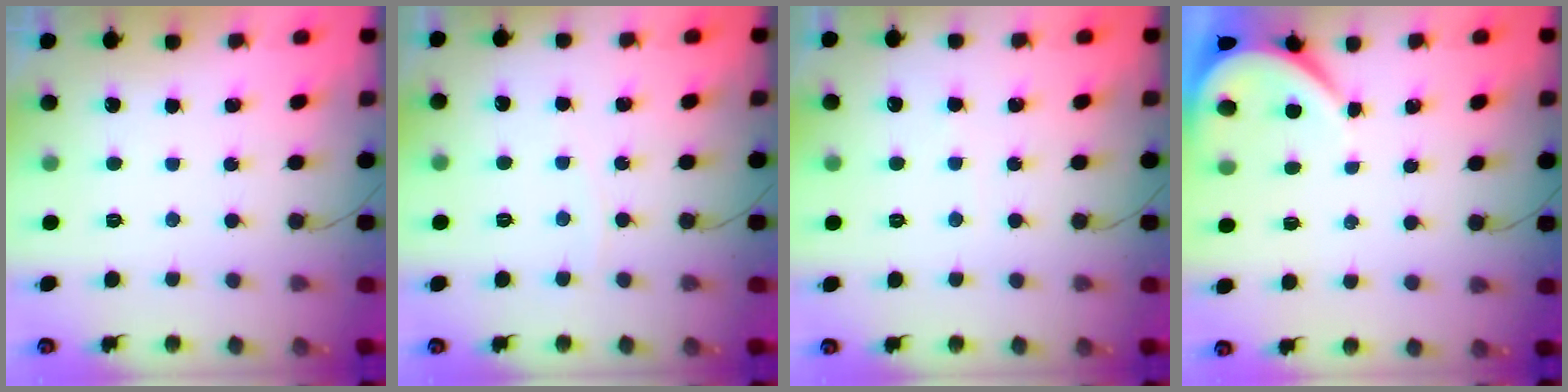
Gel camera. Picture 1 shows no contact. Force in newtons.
{"total": 4.4, "press": 4.4, "slide": 0.6}
{"total": 2.6, "press": 2.6, "slide": 0.3}
{"total": 3.5, "press": 3.5, "slide": 0.5}